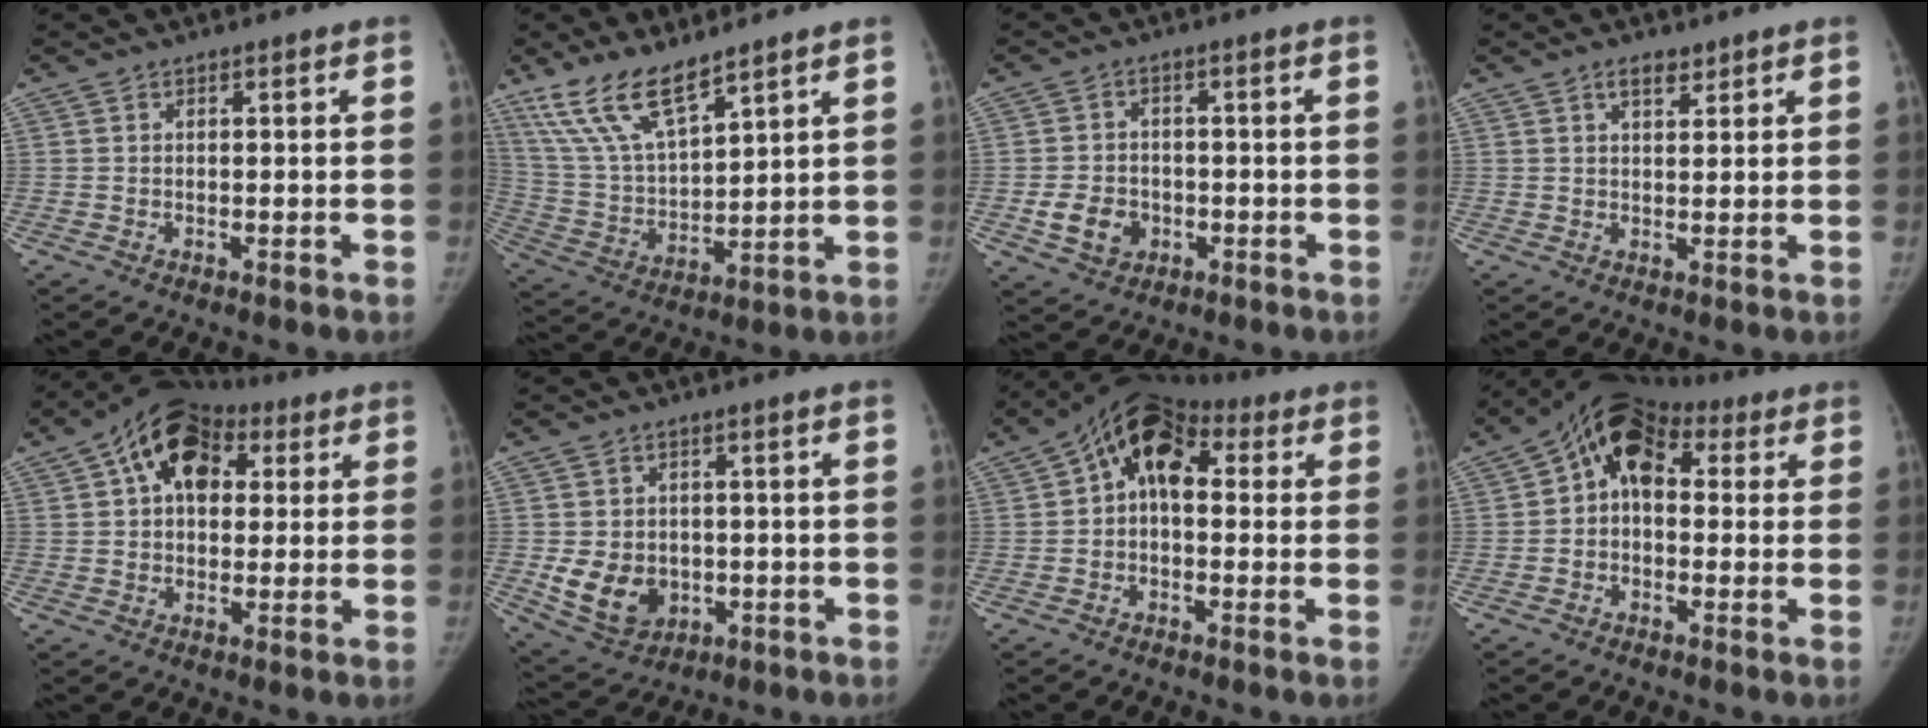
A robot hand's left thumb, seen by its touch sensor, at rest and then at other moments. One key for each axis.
{"total": 13.0, "fx": 9.8, "fy": 3.6, "fz": 7.8, "tx": -0.144, "ty": -0.046, "tz": 0.207}
{"total": 6.1, "fx": -1.8, "fy": 4.9, "fz": 3.0, "tx": -0.042, "ty": 0.010, "tz": -0.025}
{"total": 2.8, "fx": 2.0, "fy": 1.2, "fz": 1.4, "tx": -0.016, "ty": -0.013, "tz": 0.034}
{"total": 14.0, "fx": 4.7, "fy": 9.5, "fz": 9.3, "tx": -0.117, "ty": 0.019, "tz": 0.067}
{"total": 9.4, "fx": -1.4, "fy": 7.5, "fz": 5.5, "tx": -0.075, "ty": 0.000, "tz": -0.002}
{"total": 11.4, "fx": 2.3, "fy": 7.4, "fz": 8.3, "tx": -0.104, "ty": 0.037, "tz": 0.024}
{"total": 11.1, "fx": 2.3, "fy": 7.8, "fz": 7.6, "tx": -0.090, "ty": 0.036, "tz": 0.021}